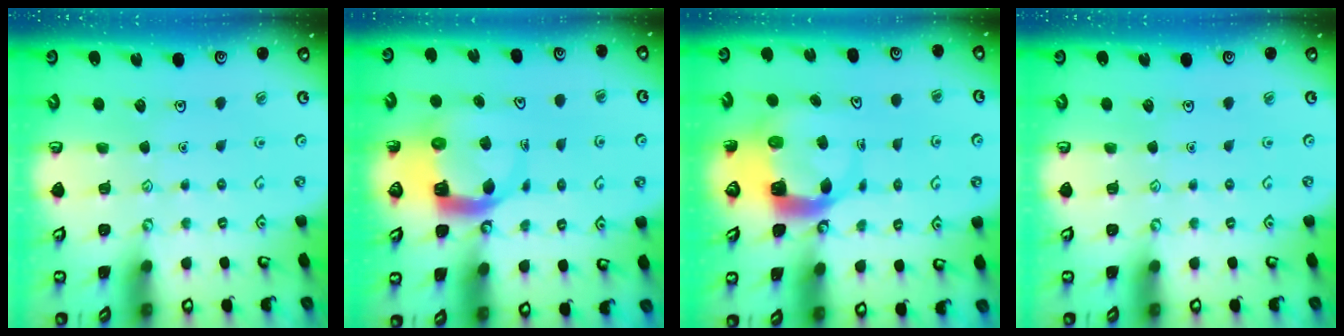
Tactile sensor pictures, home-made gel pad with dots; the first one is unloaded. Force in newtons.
{"total": 6.6, "press": 6.5, "slide": 0.8}
{"total": 5.8, "press": 5.8, "slide": 0.6}
{"total": 0.0}